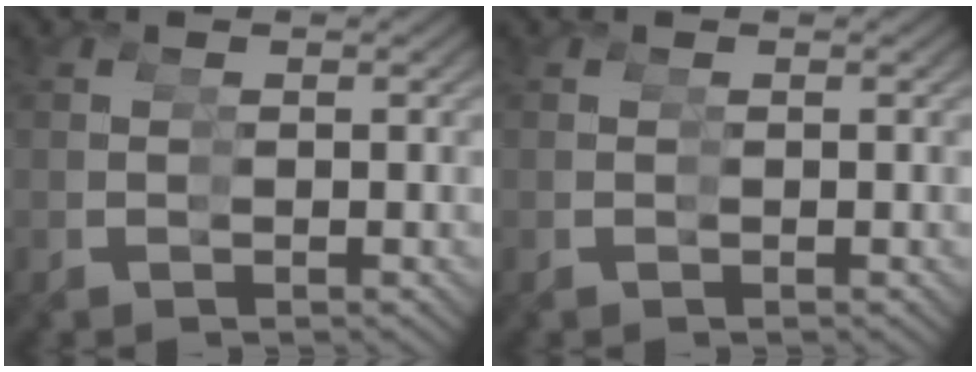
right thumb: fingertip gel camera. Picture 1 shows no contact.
{"total": 0.0}